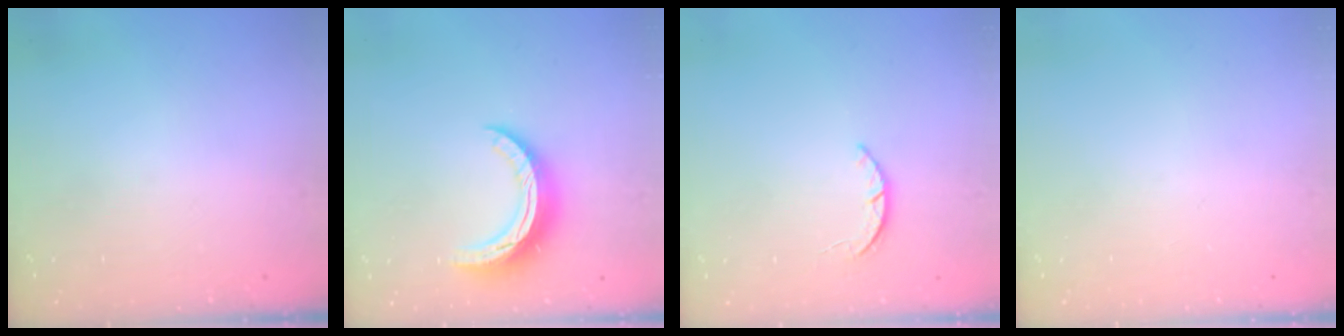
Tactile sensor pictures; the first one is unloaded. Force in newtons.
{"total": 10.8, "press": 10.8, "slide": 0.5}
{"total": 1.9, "press": 1.9, "slide": 0.3}
{"total": 0.0}